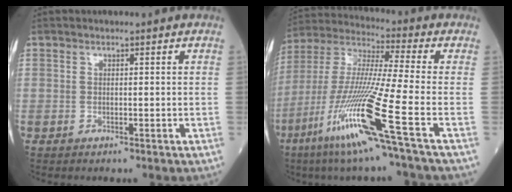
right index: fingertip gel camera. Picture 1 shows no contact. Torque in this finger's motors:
{"motor_torque": [1.66, -0.47, 1.05, 0.21]}